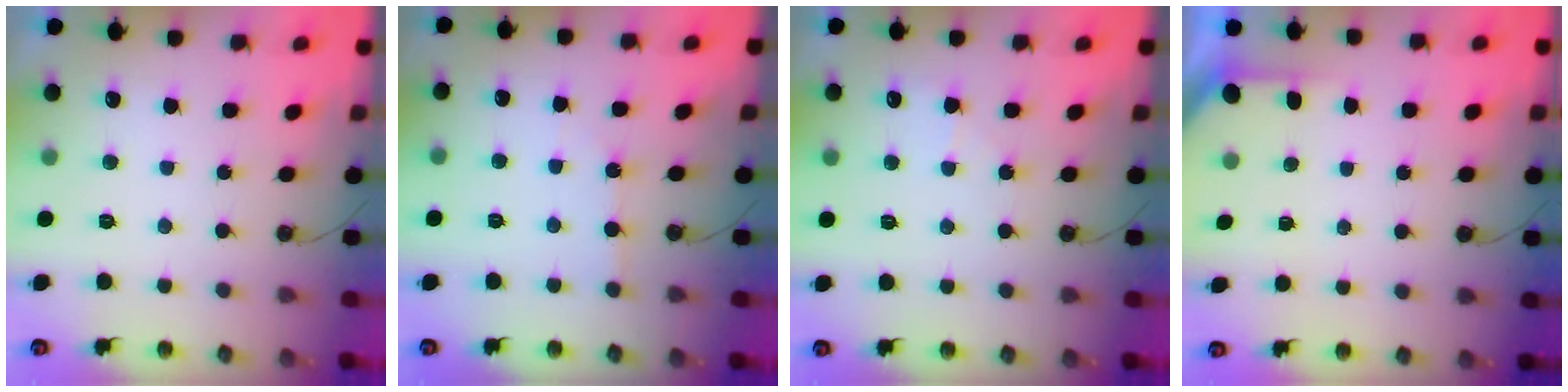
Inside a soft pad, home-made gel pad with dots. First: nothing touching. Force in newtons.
{"total": 2.7, "press": 2.7, "slide": 0.4}
{"total": 5.0, "press": 4.9, "slide": 0.7}
{"total": 2.3, "press": 2.3, "slide": 0.3}